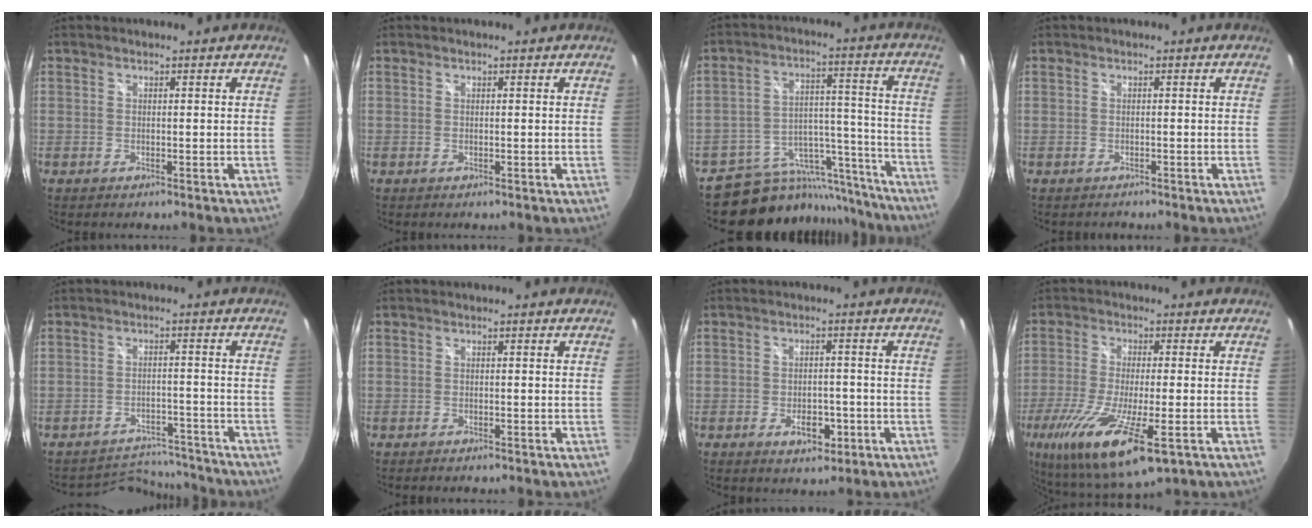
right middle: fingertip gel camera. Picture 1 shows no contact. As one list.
[{"total": 0.0}, {"total": 20.5, "force": [-17.6, 9.3, 4.7], "torque": [-0.082, 0.060, -0.231]}, {"total": 0.7, "force": [-0.7, 0.2, -0.2], "torque": [0.002, 0.001, -0.013]}, {"total": 8.3, "force": [-8.1, 1.8, -0.2], "torque": [-0.006, 0.019, -0.116]}, {"total": 1.2, "force": [-1.1, 0.3, 0.5], "torque": [-0.012, -0.008, -0.020]}, {"total": 4.9, "force": [-2.3, 3.0, 3.1], "torque": [-0.058, 0.001, -0.027]}, {"total": 19.5, "force": [-8.8, 5.2, 16.6], "torque": [-0.342, -0.075, -0.147]}]